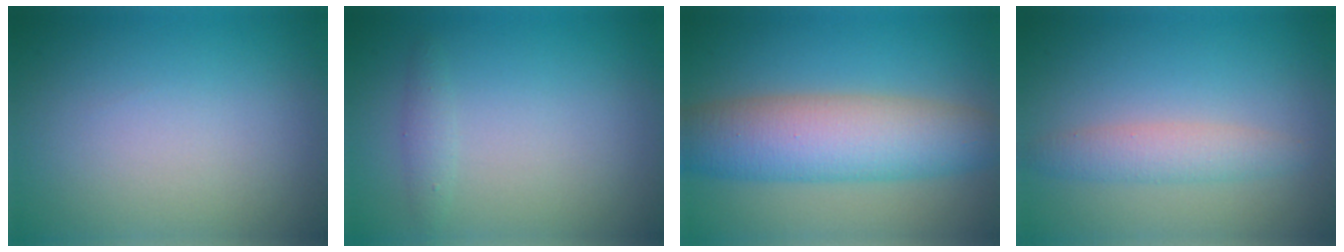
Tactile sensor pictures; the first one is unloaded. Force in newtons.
{"total": 1.1, "press": 1.1, "slide": 0.0}
{"total": 7.9, "press": 7.9, "slide": 0.1}
{"total": 2.4, "press": 2.4, "slide": 0.1}